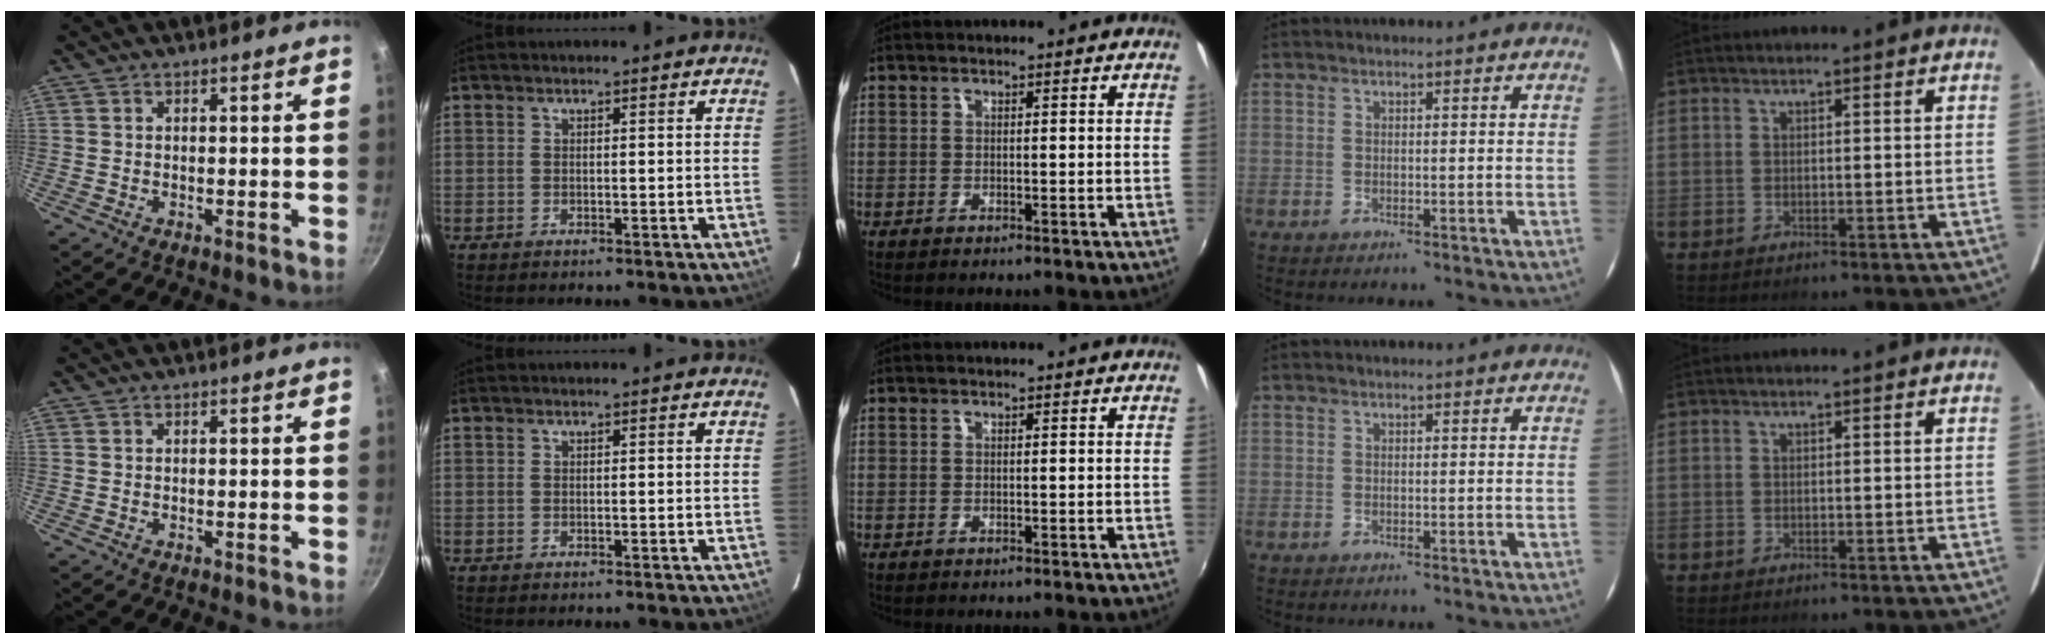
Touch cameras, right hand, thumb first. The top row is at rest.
{}